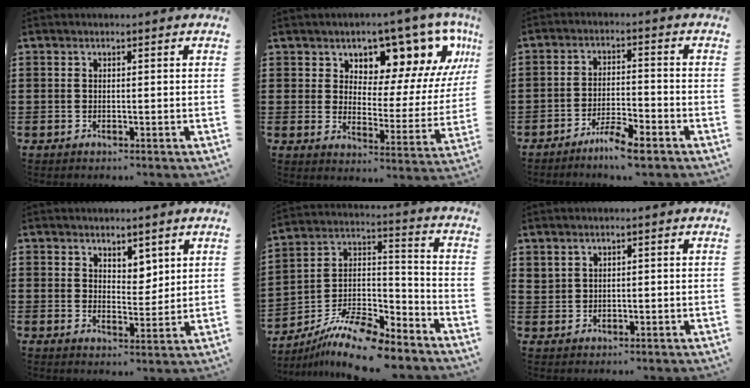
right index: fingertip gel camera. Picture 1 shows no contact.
{"total": 9.0, "force": [7.0, 4.3, 3.6], "torque": [-0.078, -0.058, 0.120]}
{"total": 4.7, "force": [-4.1, 0.1, 2.3], "torque": [-0.048, 0.001, -0.080]}
{"total": 3.7, "force": [3.0, 2.1, 0.9], "torque": [-0.019, 0.001, 0.054]}
{"total": 10.5, "force": [-9.2, 2.2, 4.7], "torque": [-0.084, 0.022, -0.180]}
{"total": 1.6, "force": [1.3, 0.9, 0.3], "torque": [-0.011, 0.004, 0.026]}